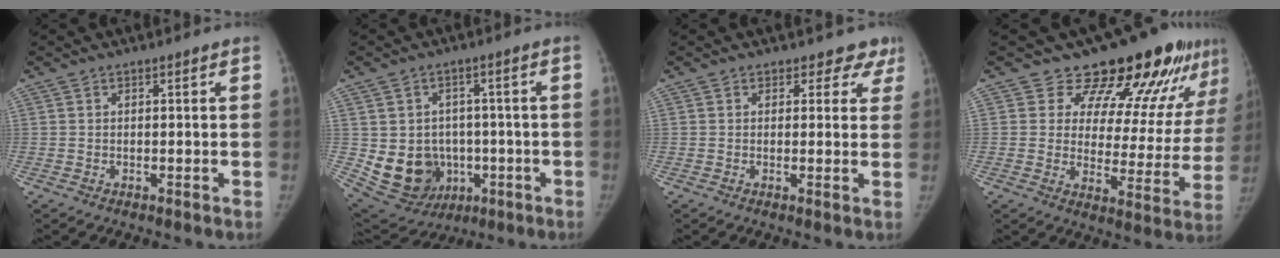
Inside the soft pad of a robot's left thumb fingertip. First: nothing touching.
{"total": 13.3, "force": [-2.1, 11.5, 6.3], "torque": [-0.081, 0.012, -0.006]}
{"total": 4.4, "force": [3.4, 2.9, -0.2], "torque": [0.048, -0.014, 0.017]}
{"total": 19.3, "force": [15.0, 8.7, 8.5], "torque": [-0.051, -0.084, 0.178]}